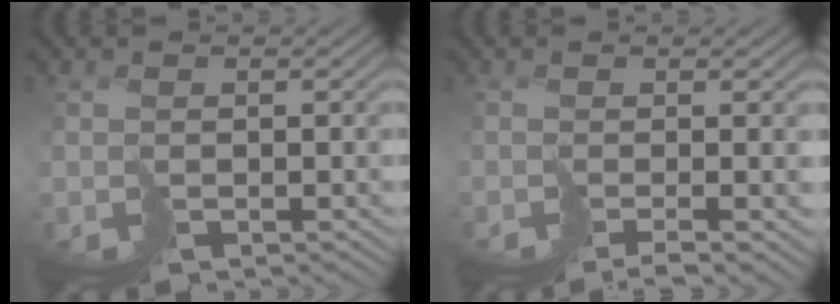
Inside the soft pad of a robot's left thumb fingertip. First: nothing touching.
{"total": 4.7, "force": [-1.3, 0.6, 4.5], "torque": [-0.046, -0.002, -0.012]}